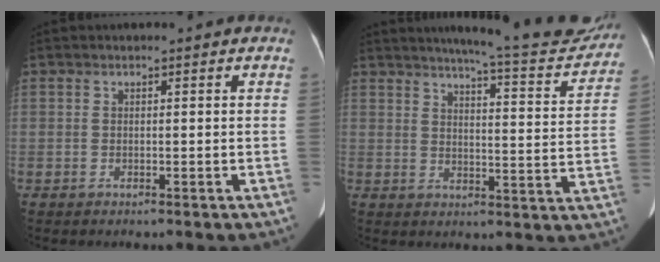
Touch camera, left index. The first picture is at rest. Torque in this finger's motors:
{"motor_torque": [0.04, -1.33, 0.23, 0.10]}